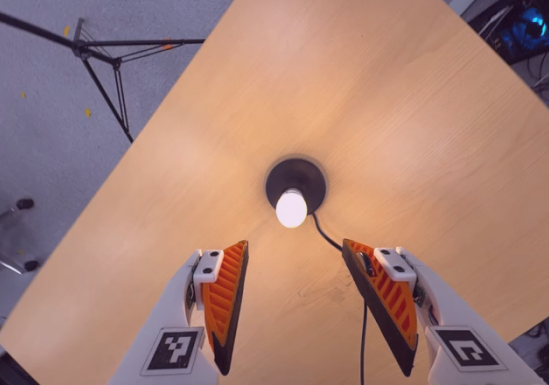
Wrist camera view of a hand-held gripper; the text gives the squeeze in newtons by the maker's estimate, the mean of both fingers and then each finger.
{"total": 0.0}